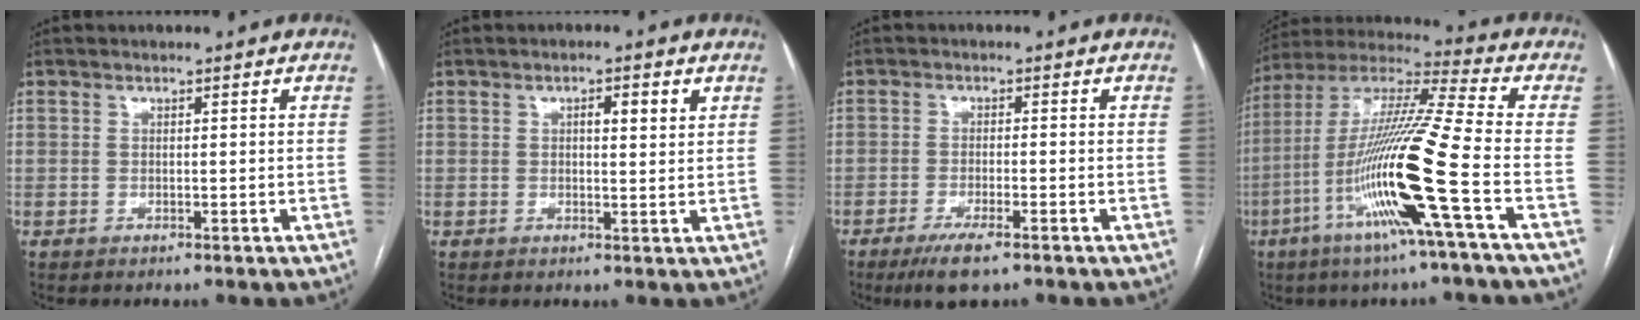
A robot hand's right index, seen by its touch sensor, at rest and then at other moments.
{"total": 3.3, "force": [1.4, 0.8, 2.9], "torque": [-0.045, 0.001, 0.019]}
{"total": 5.3, "force": [-3.5, 0.7, 4.0], "torque": [-0.077, -0.013, -0.059]}
{"total": 19.3, "force": [-6.6, -1.3, 18.1], "torque": [-0.373, -0.020, -0.135]}